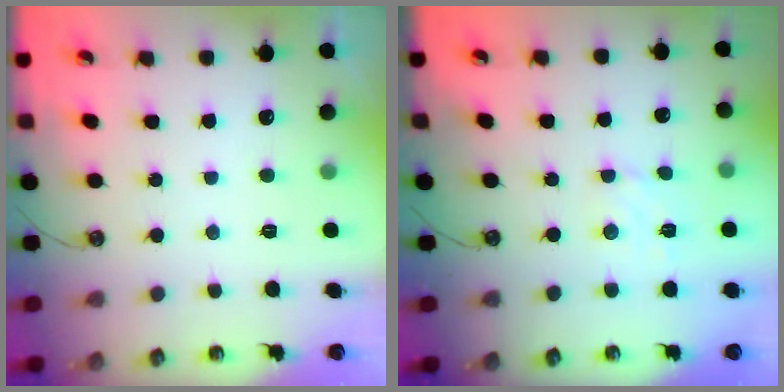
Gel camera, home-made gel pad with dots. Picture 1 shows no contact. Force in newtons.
{"total": 3.1, "press": 3.0, "slide": 0.4}